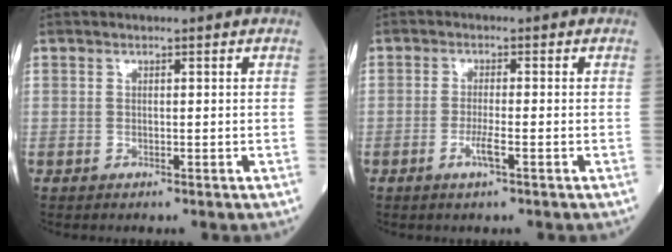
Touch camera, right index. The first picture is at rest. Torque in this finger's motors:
{"motor_torque": [0.05, -0.11, 0.01, 0.01]}